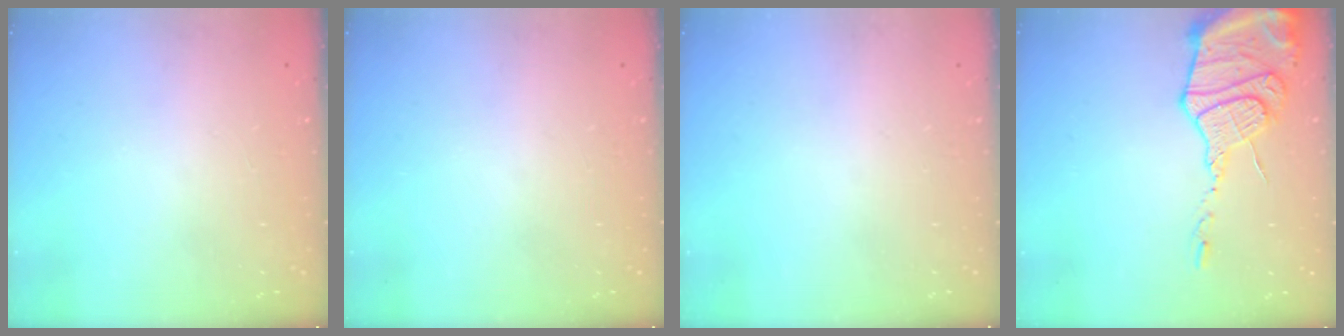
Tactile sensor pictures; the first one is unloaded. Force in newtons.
{"total": 0.0}
{"total": 0.0}
{"total": 16.4, "press": 16.3, "slide": 1.7}